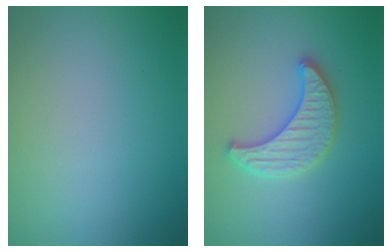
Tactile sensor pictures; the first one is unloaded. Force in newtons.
{"total": 3.3, "press": 3.3, "slide": 0.4}